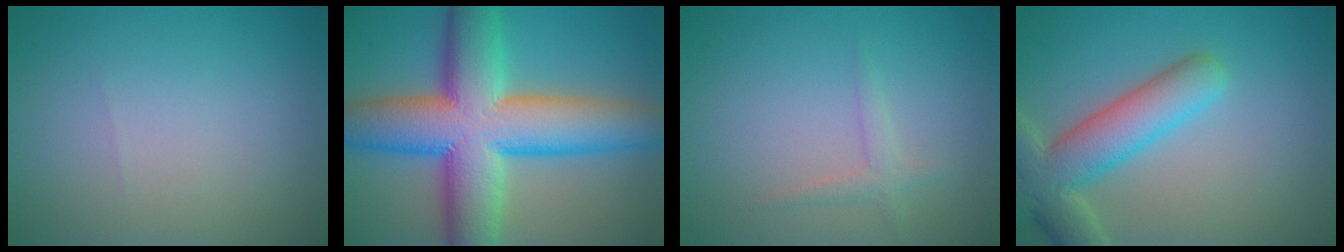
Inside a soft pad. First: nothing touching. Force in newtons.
{"total": 14.3, "press": 14.3, "slide": 0.8}
{"total": 1.4, "press": 1.4, "slide": 0.0}
{"total": 6.8, "press": 6.8, "slide": 0.6}